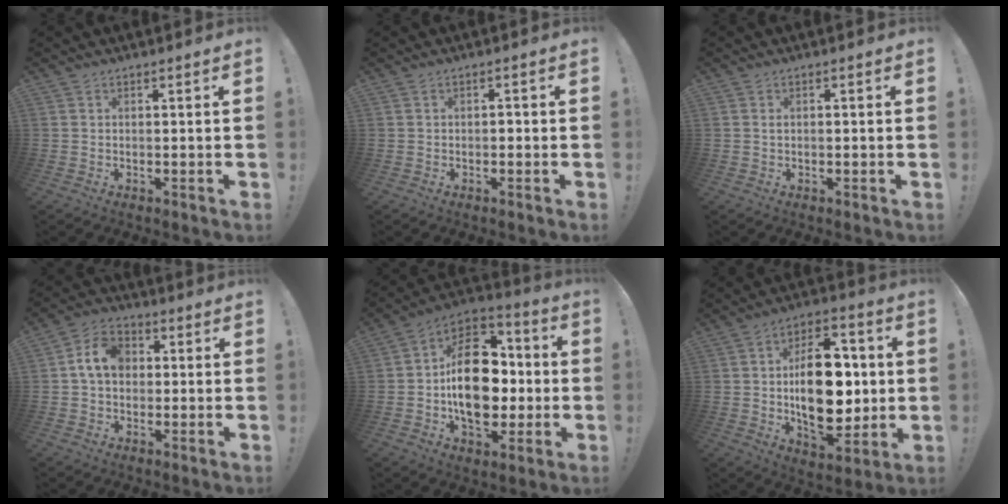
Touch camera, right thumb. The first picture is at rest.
{"total": 1.2, "force": [-0.9, 0.6, 0.4], "torque": [-0.009, 0.003, -0.018]}
{"total": 0.7, "force": [-0.3, 0.1, 0.6], "torque": [-0.013, 0.002, -0.005]}
{"total": 9.4, "force": [1.3, 7.2, 6.0], "torque": [-0.106, 0.024, 0.031]}
{"total": 22.4, "force": [-1.4, 15.1, 16.5], "torque": [-0.262, 0.019, -0.013]}
{"total": 21.9, "force": [0.2, 12.9, 17.7], "torque": [-0.269, -0.007, 0.009]}